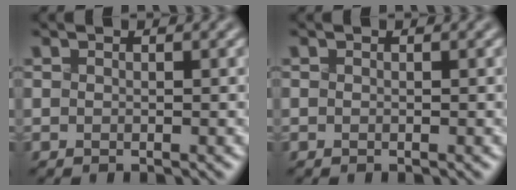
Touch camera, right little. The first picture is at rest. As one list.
[{"total": 0.0}]